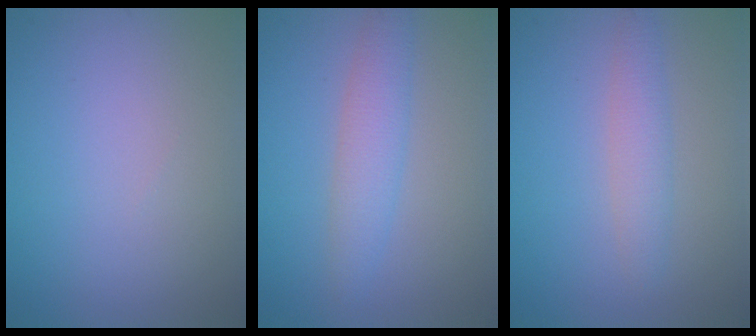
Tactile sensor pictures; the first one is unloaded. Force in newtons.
{"total": 3.0, "press": 3.0, "slide": 0.1}
{"total": 2.2, "press": 2.2, "slide": 0.0}